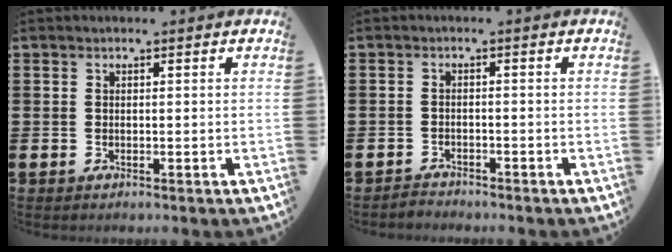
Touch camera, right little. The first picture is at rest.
{"total": 1.3, "force": [-1.3, 0.1, -0.2], "torque": [0.000, 0.005, -0.029]}